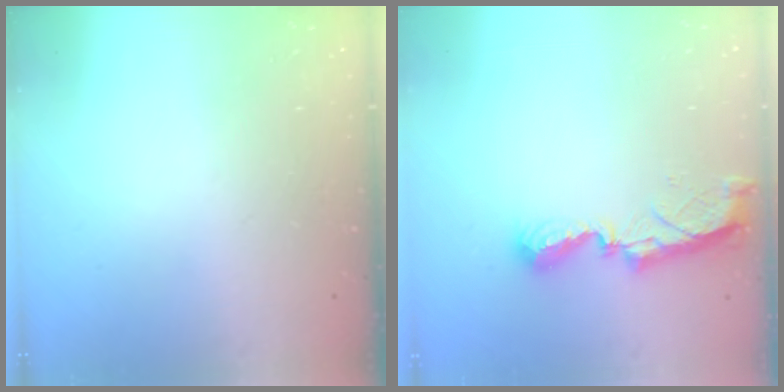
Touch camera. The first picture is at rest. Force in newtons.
{"total": 8.8, "press": 8.7, "slide": 0.4}